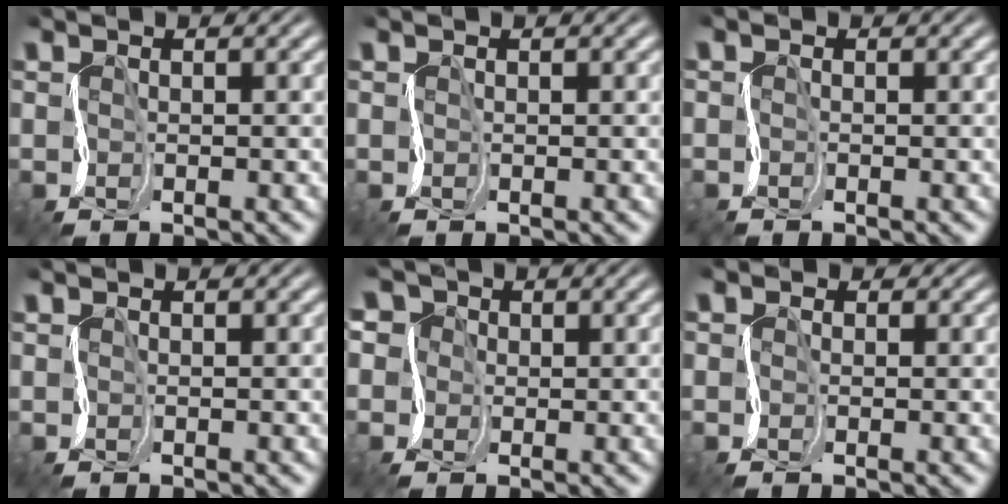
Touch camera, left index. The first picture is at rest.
{"total": 0.0}
{"total": 0.6, "force": [-0.6, 0.1, -0.2], "torque": [-0.008, -0.001, -0.009]}
{"total": 0.0}
{"total": 4.5, "force": [-0.9, 4.0, 1.8], "torque": [-0.039, 0.014, -0.036]}
{"total": 1.6, "force": [0.5, 1.5, 0.5], "torque": [-0.010, 0.012, -0.010]}